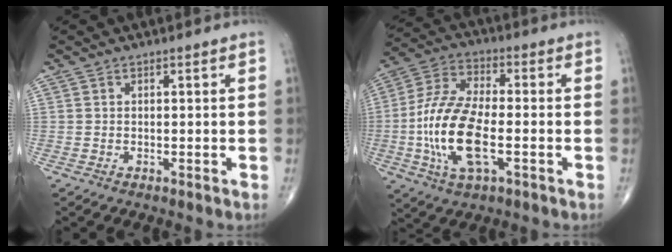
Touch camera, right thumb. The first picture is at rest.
{"total": 16.0, "force": [-3.3, 6.9, 14.1], "torque": [-0.296, 0.015, -0.063]}